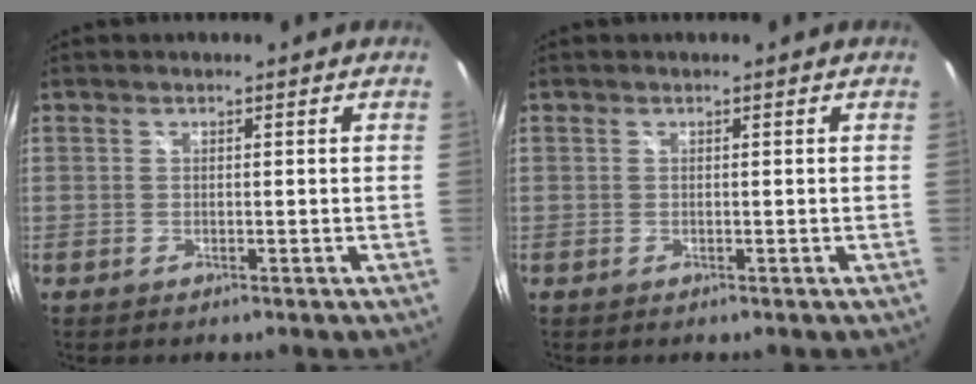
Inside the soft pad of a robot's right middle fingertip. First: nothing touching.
{"total": 0.0}